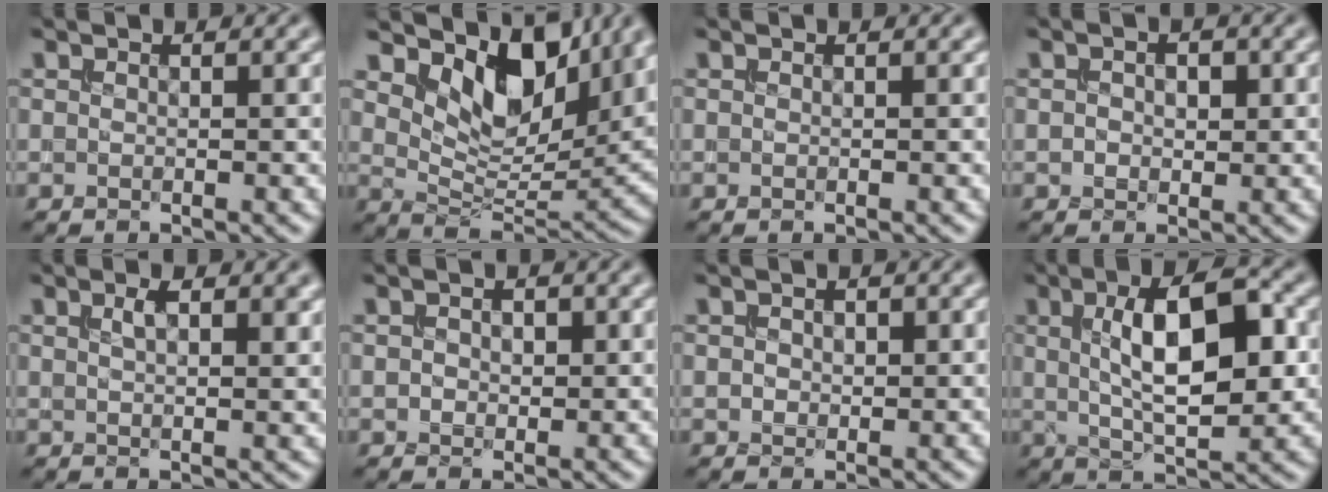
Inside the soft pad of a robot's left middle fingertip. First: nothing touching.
{"total": 10.1, "force": [5.6, 5.1, 6.6], "torque": [-0.104, -0.004, 0.098]}
{"total": 0.0}
{"total": 1.6, "force": [0.1, 1.1, 1.1], "torque": [-0.022, 0.001, -0.001]}
{"total": 2.9, "force": [1.2, 1.0, 2.5], "torque": [-0.042, 0.002, 0.022]}
{"total": 1.3, "force": [0.0, 1.0, 0.8], "torque": [-0.017, 0.001, -0.001]}
{"total": 1.0, "force": [0.1, 0.8, 0.5], "torque": [-0.012, -0.001, 0.001]}
{"total": 8.8, "force": [1.2, 3.3, 8.1], "torque": [-0.125, 0.008, 0.016]}